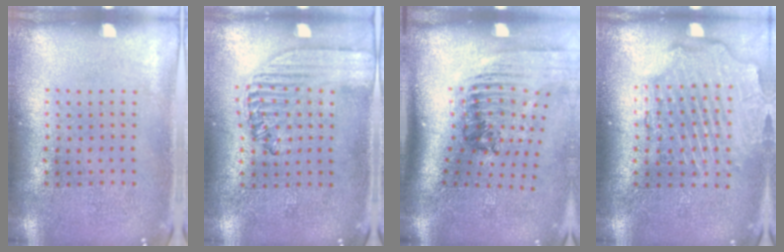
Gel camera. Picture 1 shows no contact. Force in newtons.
{"total": 1.5, "press": 1.4, "slide": 0.5}
{"total": 2.4, "press": 1.7, "slide": 1.7}
{"total": 2.6, "press": 2.2, "slide": 1.3}